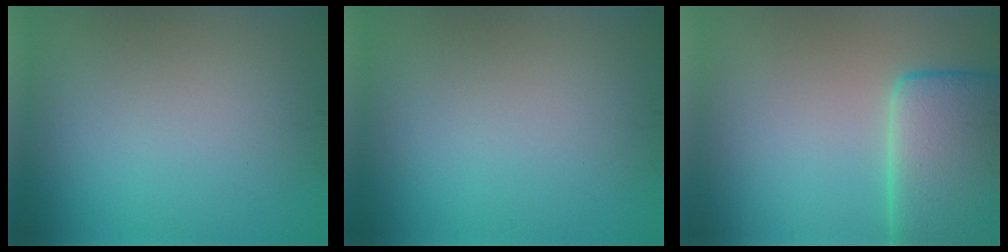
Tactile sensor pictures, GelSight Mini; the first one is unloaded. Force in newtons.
{"total": 0.0}
{"total": 9.0, "press": 9.0, "slide": 0.6}